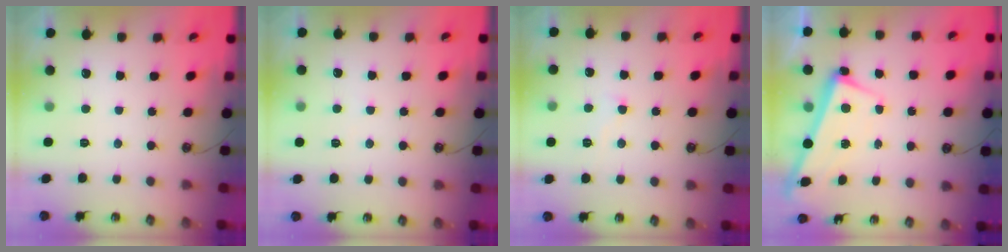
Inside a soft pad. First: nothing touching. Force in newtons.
{"total": 2.5, "press": 2.5, "slide": 0.2}
{"total": 2.6, "press": 2.6, "slide": 0.6}
{"total": 2.5, "press": 2.4, "slide": 0.5}